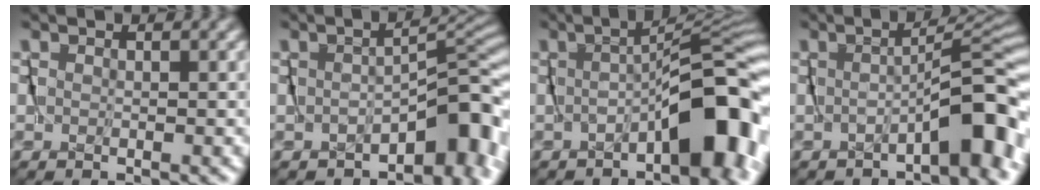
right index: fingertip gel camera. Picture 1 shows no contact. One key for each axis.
{"total": 5.0, "fx": -3.6, "fy": 1.9, "fz": 2.9, "tx": -0.026, "ty": 0.009, "tz": -0.059}
{"total": 5.6, "fx": -2.4, "fy": 0.9, "fz": 5.0, "tx": -0.048, "ty": 0.005, "tz": -0.033}
{"total": 4.8, "fx": -3.0, "fy": 0.5, "fz": 3.6, "tx": -0.020, "ty": 0.012, "tz": -0.045}